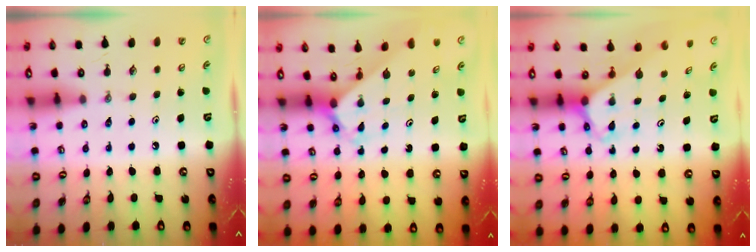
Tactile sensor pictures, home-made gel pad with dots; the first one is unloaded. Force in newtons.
{"total": 1.9, "press": 1.9, "slide": 0.1}
{"total": 2.8, "press": 2.8, "slide": 0.2}